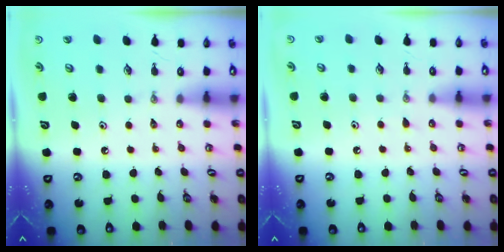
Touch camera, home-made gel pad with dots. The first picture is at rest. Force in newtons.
{"total": 3.0, "press": 2.9, "slide": 0.4}